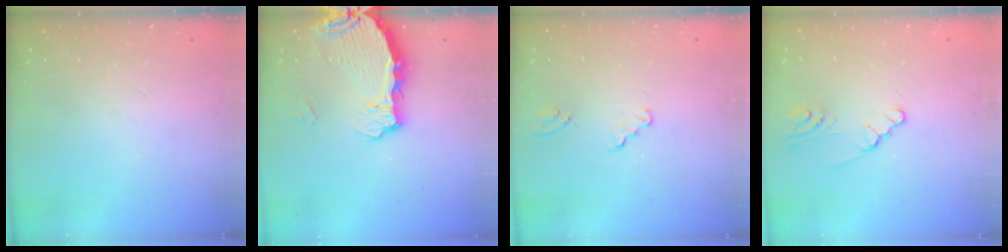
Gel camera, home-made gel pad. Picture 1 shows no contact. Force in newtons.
{"total": 4.9, "press": 4.9, "slide": 0.4}
{"total": 2.0, "press": 2.0, "slide": 0.2}
{"total": 2.2, "press": 2.2, "slide": 0.3}